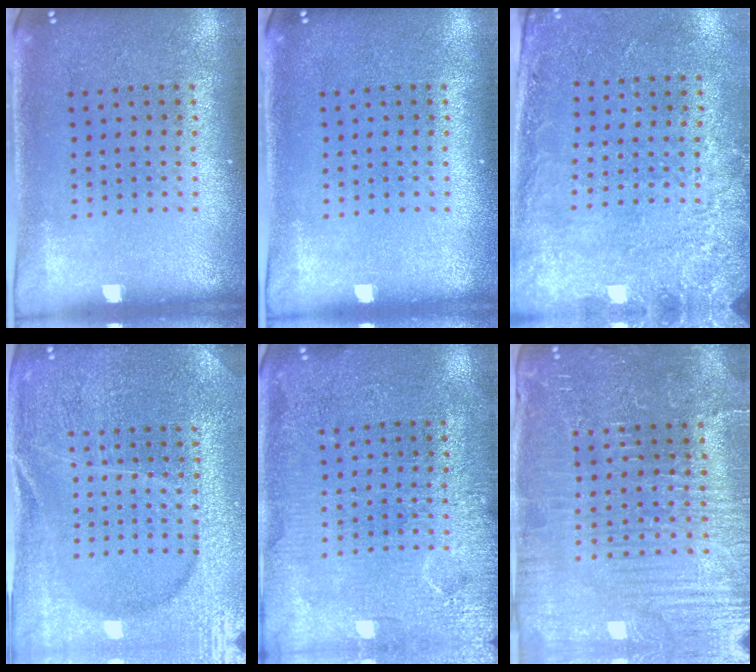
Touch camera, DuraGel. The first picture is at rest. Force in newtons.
{"total": 0.0}
{"total": 2.8, "press": 1.9, "slide": 2.1}
{"total": 4.2, "press": 4.0, "slide": 1.2}
{"total": 4.8, "press": 4.7, "slide": 0.7}
{"total": 4.4, "press": 4.2, "slide": 1.2}